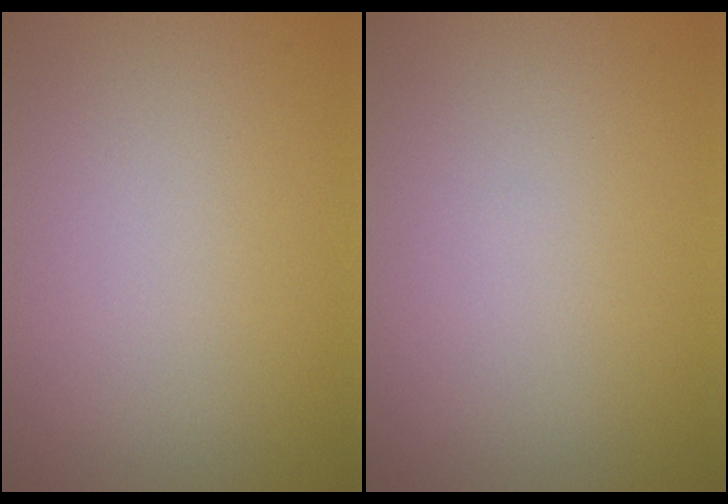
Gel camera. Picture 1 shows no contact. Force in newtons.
{"total": 0.0}